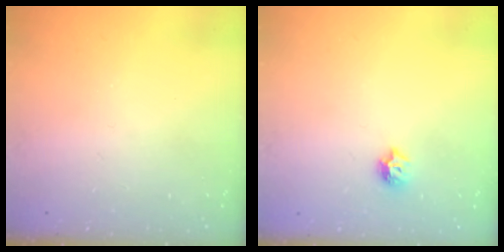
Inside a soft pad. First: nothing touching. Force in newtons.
{"total": 6.5, "press": 6.5, "slide": 0.7}